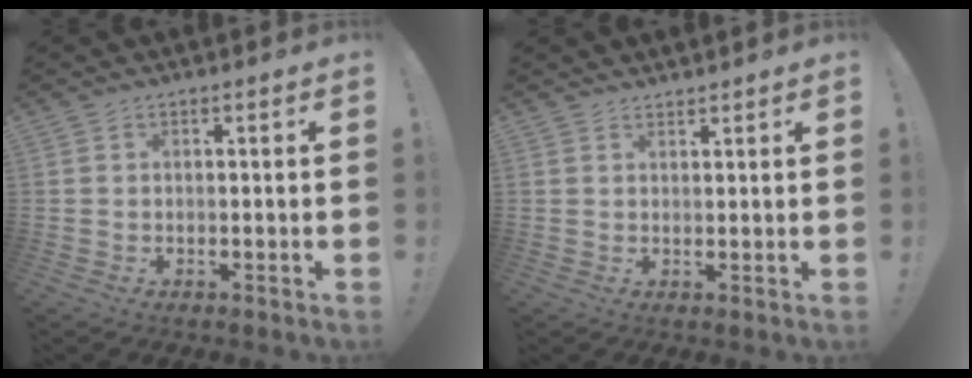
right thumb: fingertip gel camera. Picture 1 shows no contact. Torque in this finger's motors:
{"motor_torque": [0.21, 0.18, -0.07, 0.05, 0.02]}